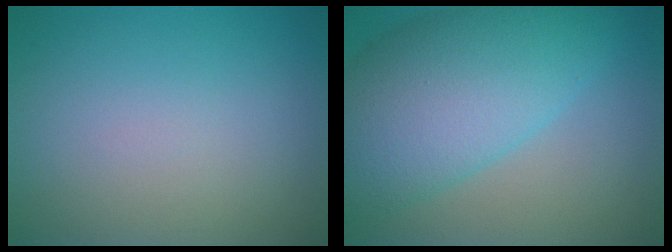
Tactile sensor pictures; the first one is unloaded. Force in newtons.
{"total": 10.3, "press": 10.3, "slide": 0.4}